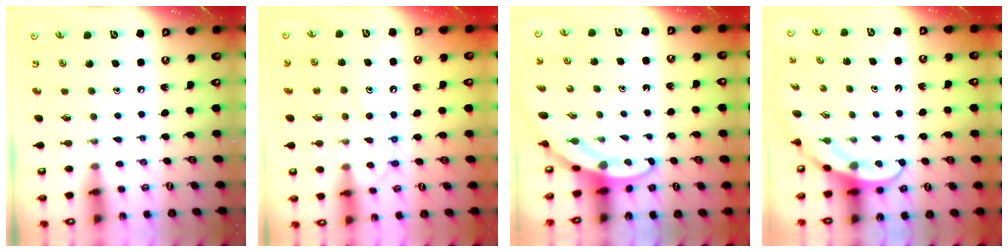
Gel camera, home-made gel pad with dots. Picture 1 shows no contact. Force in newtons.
{"total": 10.7, "press": 10.7, "slide": 0.9}
{"total": 3.8, "press": 3.8, "slide": 0.2}
{"total": 3.9, "press": 3.9, "slide": 0.3}